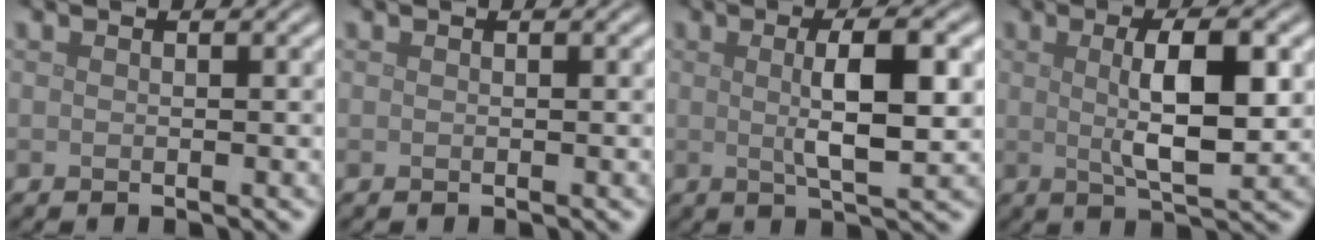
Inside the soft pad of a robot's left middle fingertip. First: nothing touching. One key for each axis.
{"total": 0.0}
{"total": 5.7, "fx": 0.6, "fy": 1.3, "fz": 5.5, "tx": -0.087, "ty": 0.004, "tz": 0.012}
{"total": 6.2, "fx": 0.9, "fy": 1.6, "fz": 5.9, "tx": -0.093, "ty": 0.002, "tz": 0.016}